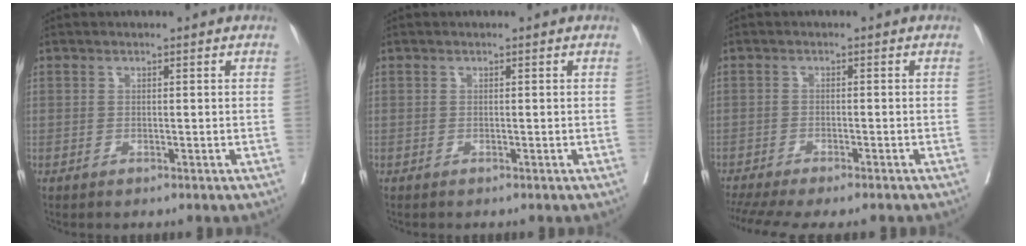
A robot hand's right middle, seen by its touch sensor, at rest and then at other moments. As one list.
[{"total": 0.0}, {"total": 11.4, "force": [-9.7, 1.8, 5.8], "torque": [-0.094, -0.012, -0.140]}]